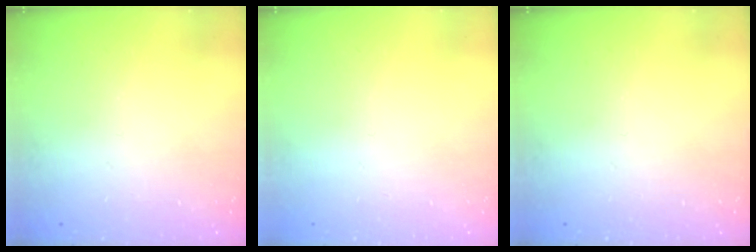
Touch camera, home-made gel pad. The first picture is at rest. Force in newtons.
{"total": 0.0}
{"total": 0.0}